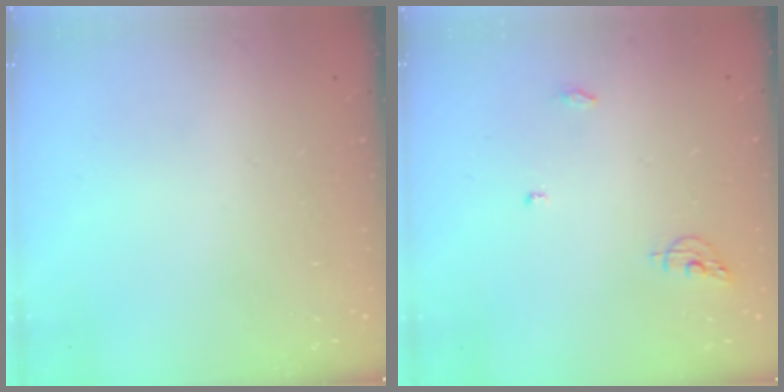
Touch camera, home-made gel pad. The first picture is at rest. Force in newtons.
{"total": 5.9, "press": 5.9, "slide": 0.2}